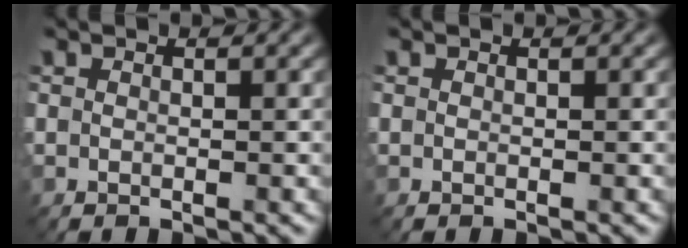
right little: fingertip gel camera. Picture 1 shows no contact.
{"total": 0.0}